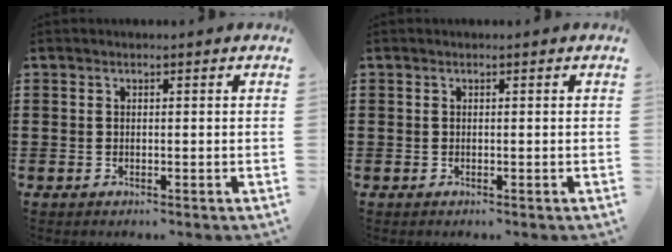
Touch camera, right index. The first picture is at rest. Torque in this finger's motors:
{"motor_torque": [0.00, 0.00, 0.01, -0.01]}